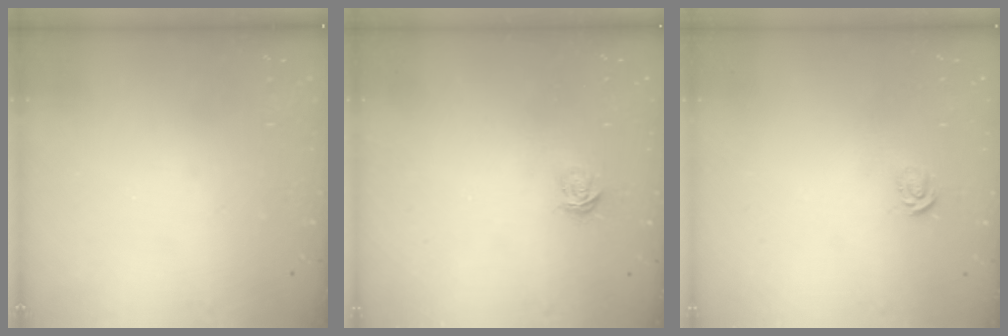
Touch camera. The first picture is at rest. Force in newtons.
{"total": 2.8, "press": 2.7, "slide": 0.3}
{"total": 3.0, "press": 3.0, "slide": 0.1}